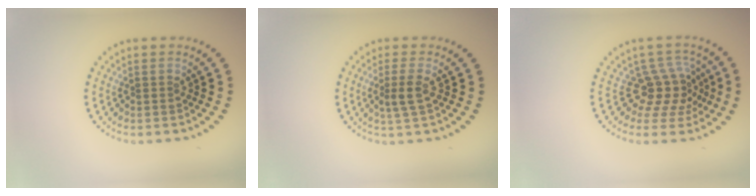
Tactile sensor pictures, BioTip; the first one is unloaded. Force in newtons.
{"total": 1.6, "press": 1.4, "slide": 0.8}
{"total": 3.7, "press": 2.6, "slide": 2.6}